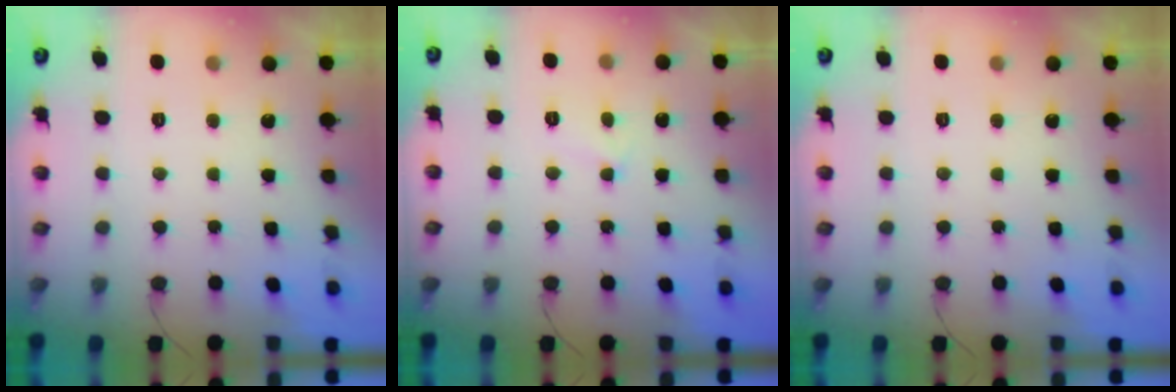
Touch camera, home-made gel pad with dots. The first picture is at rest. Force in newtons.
{"total": 3.0, "press": 3.0, "slide": 0.3}
{"total": 0.0}